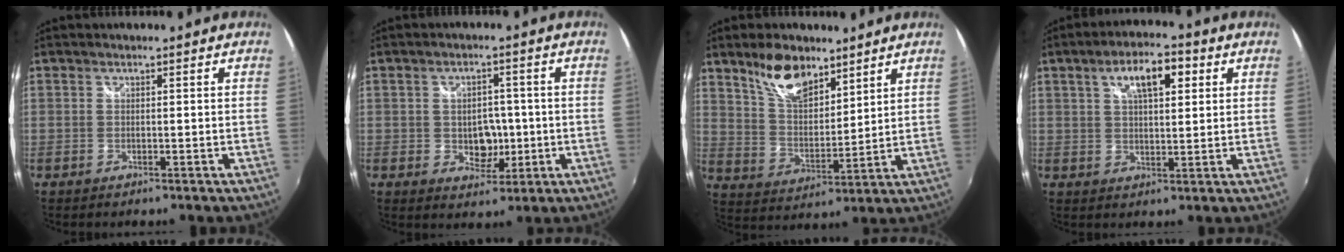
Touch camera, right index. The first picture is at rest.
{"total": 5.8, "force": [-0.8, 4.4, 3.8], "torque": [-0.062, -0.002, -0.003]}
{"total": 11.4, "force": [8.0, 5.3, 6.1], "torque": [-0.106, 0.008, 0.153]}
{"total": 8.6, "force": [3.5, 3.6, 7.1], "torque": [-0.116, 0.022, 0.057]}